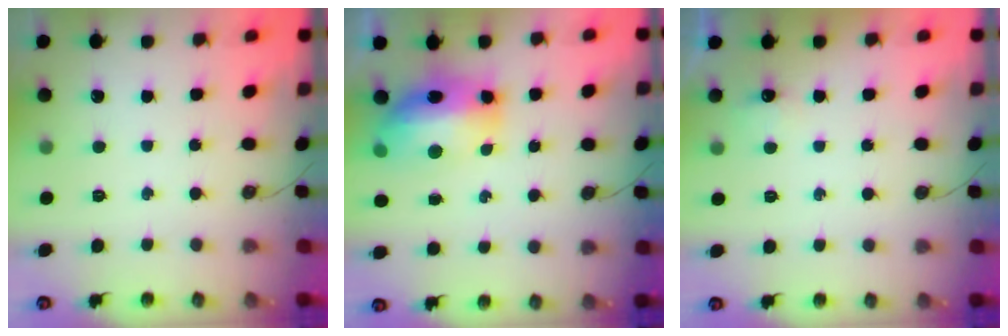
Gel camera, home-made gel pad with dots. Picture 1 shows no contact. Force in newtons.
{"total": 14.5, "press": 14.5, "slide": 1.4}
{"total": 3.9, "press": 3.9, "slide": 0.7}